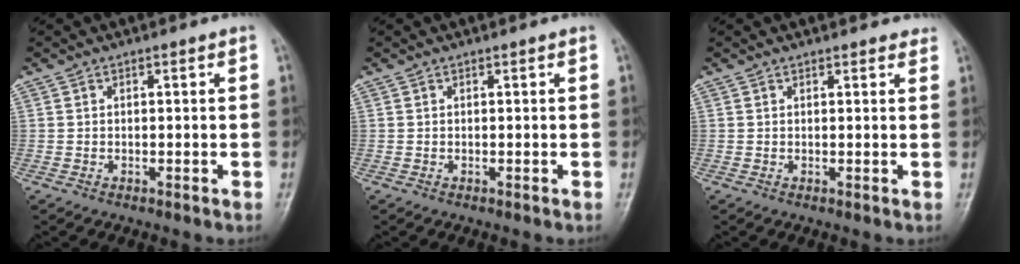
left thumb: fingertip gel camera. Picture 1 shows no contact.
{"total": 0.0}
{"total": 3.2, "force": [2.9, 1.1, 0.8], "torque": [0.011, -0.004, 0.025]}